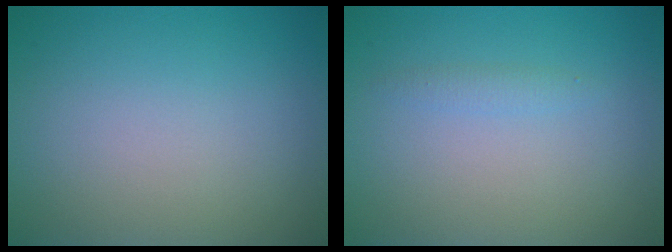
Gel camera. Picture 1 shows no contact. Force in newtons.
{"total": 0.9, "press": 0.9, "slide": 0.0}